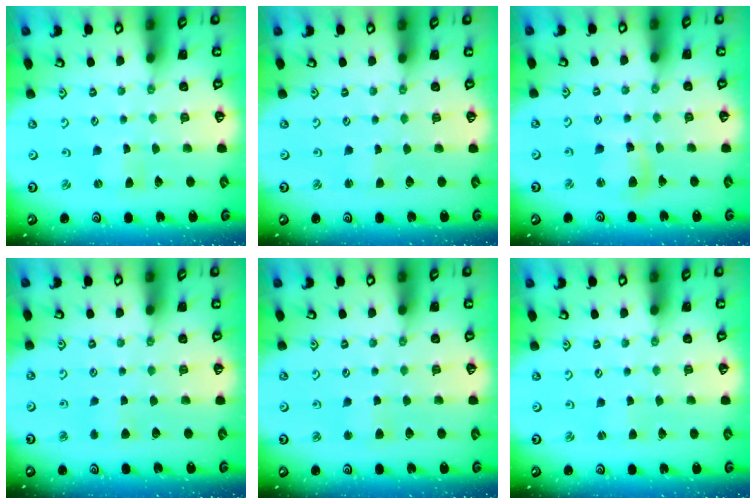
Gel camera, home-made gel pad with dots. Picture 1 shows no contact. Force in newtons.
{"total": 1.0, "press": 1.0, "slide": 0.1}
{"total": 8.0, "press": 7.9, "slide": 1.1}
{"total": 3.1, "press": 3.1, "slide": 0.5}
{"total": 2.8, "press": 2.8, "slide": 0.3}
{"total": 0.0}